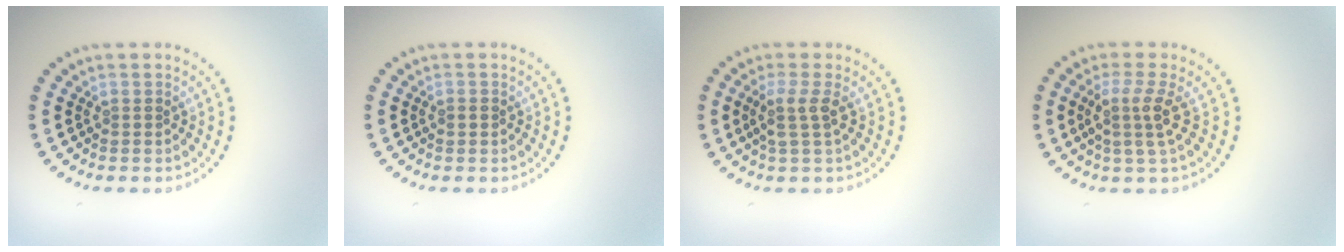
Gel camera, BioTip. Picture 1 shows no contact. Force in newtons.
{"total": 1.0, "press": 1.0, "slide": 0.0}
{"total": 2.1, "press": 1.7, "slide": 1.3}
{"total": 2.7, "press": 2.2, "slide": 1.7}